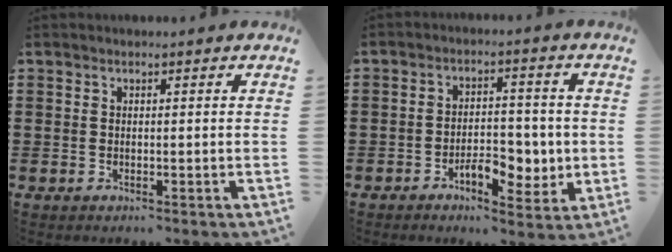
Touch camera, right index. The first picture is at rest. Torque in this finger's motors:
{"motor_torque": [-0.03, -0.02, 0.34, 0.07]}